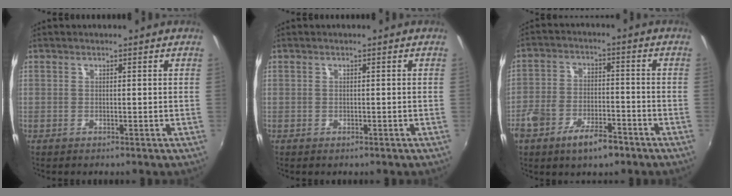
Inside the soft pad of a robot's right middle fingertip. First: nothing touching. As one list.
[{"total": 0.6, "force": [-0.3, 0.4, 0.1], "torque": [-0.002, -0.003, -0.005]}, {"total": 9.1, "force": [-5.7, 3.9, 5.8], "torque": [-0.124, -0.004, -0.103]}]